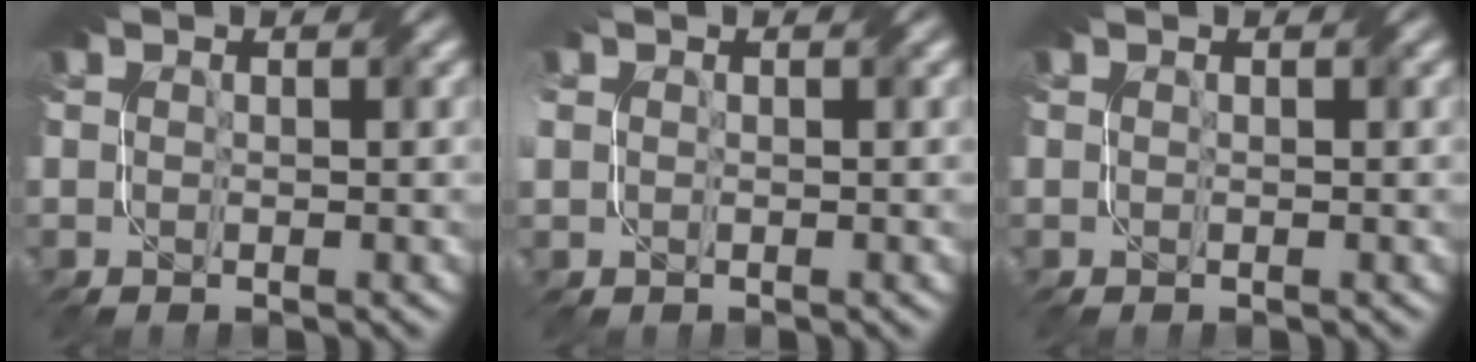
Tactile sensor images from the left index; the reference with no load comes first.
{"total": 1.7, "force": [0.5, 1.6, 0.3], "torque": [-0.005, 0.007, 0.004]}
{"total": 0.0}